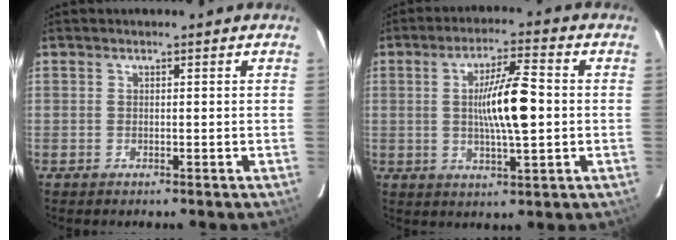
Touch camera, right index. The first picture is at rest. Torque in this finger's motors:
{"motor_torque": [0.35, 0.08, 0.46, 0.10]}